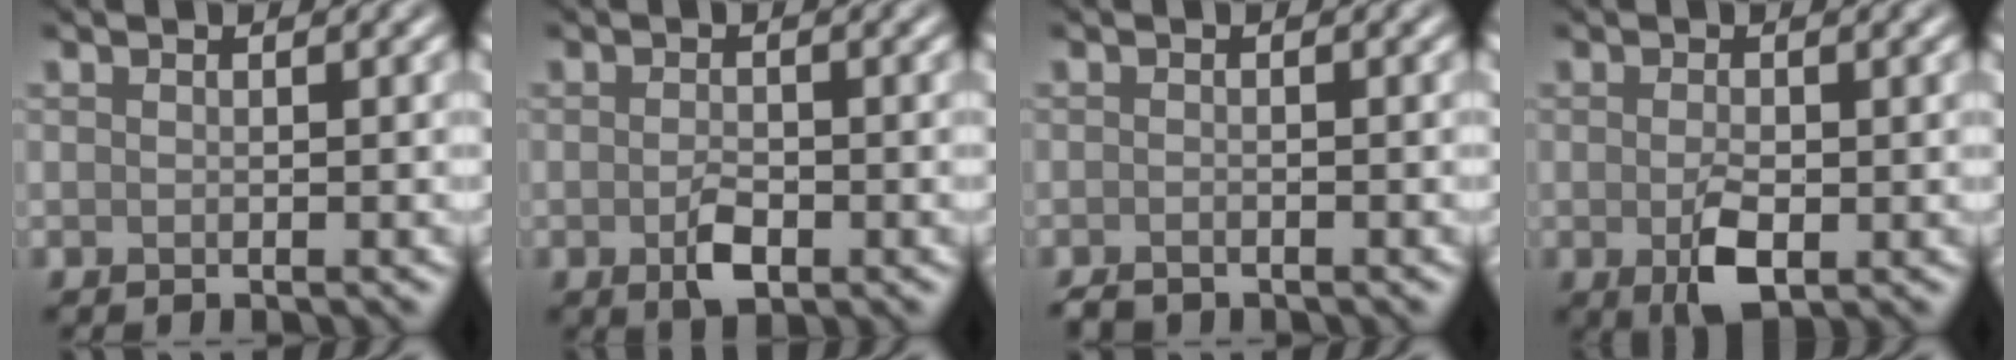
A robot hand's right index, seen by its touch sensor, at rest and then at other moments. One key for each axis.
{"total": 2.3, "fx": -0.8, "fy": 1.2, "fz": 1.8, "tx": -0.034, "ty": -0.002, "tz": -0.015}
{"total": 1.1, "fx": -1.0, "fy": 0.3, "fz": 0.4, "tx": -0.006, "ty": -0.004, "tz": -0.020}
{"total": 3.5, "fx": -0.8, "fy": 1.7, "fz": 2.9, "tx": -0.059, "ty": -0.009, "tz": -0.012}